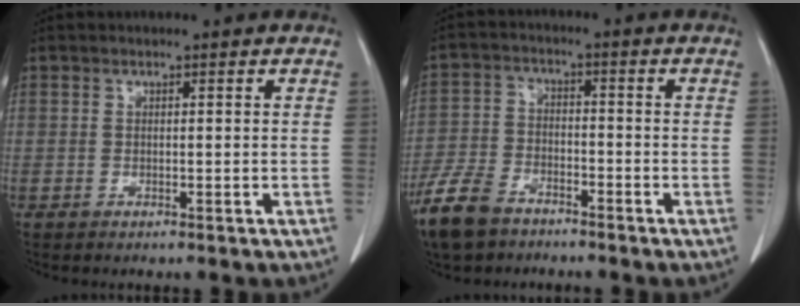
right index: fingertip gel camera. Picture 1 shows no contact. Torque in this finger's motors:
{"motor_torque": [-0.33, -0.45, -1.05, -0.21]}